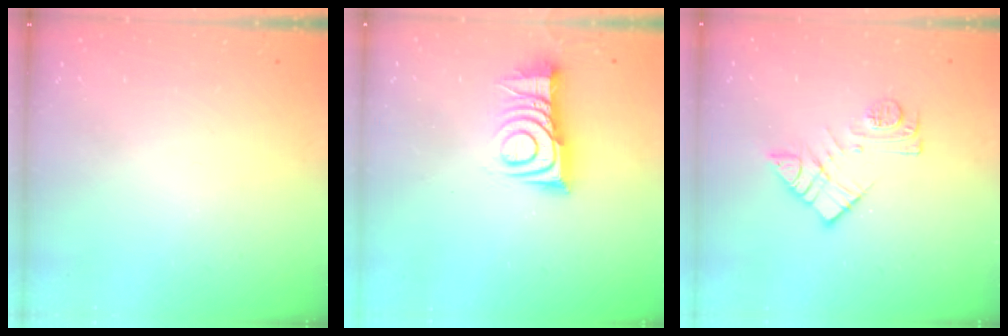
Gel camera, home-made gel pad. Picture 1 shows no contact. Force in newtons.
{"total": 11.2, "press": 11.2, "slide": 0.5}
{"total": 11.3, "press": 11.3, "slide": 0.4}